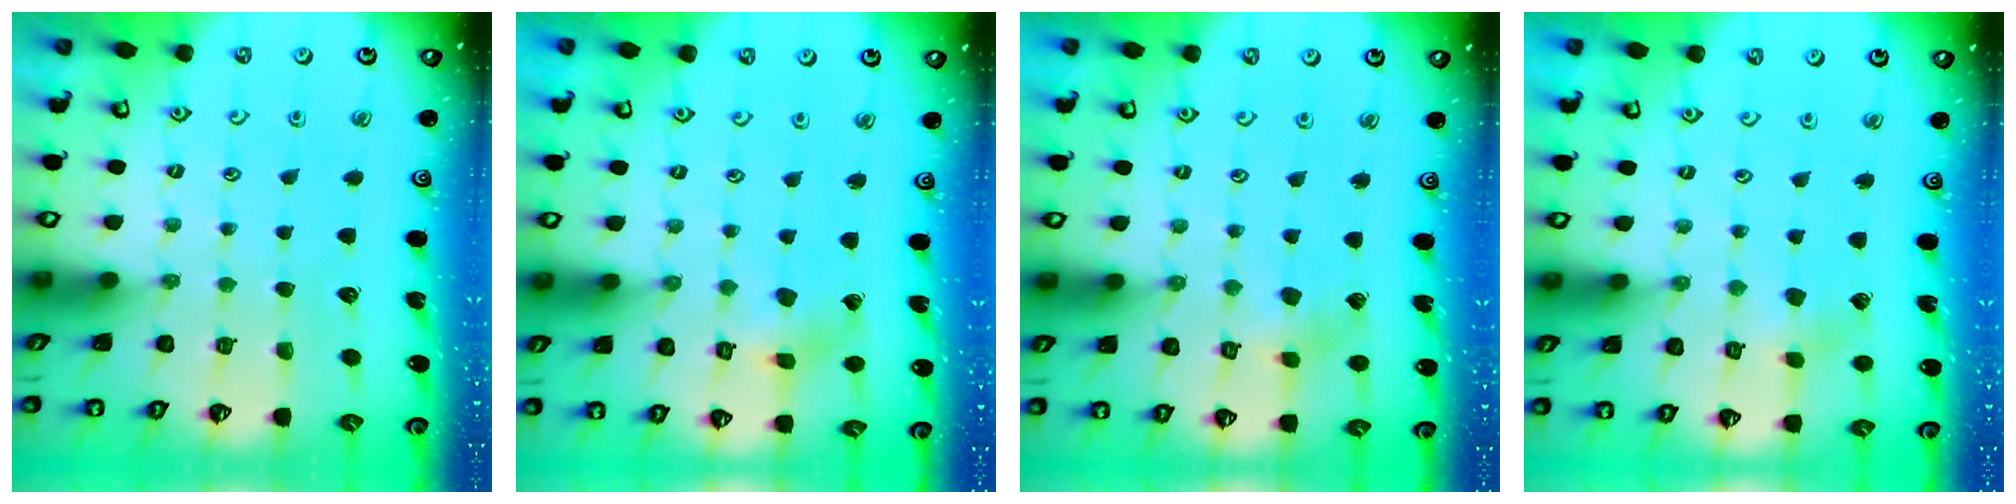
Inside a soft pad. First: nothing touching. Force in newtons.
{"total": 2.4, "press": 2.4, "slide": 0.5}
{"total": 4.1, "press": 4.0, "slide": 0.8}
{"total": 2.1, "press": 2.1, "slide": 0.1}